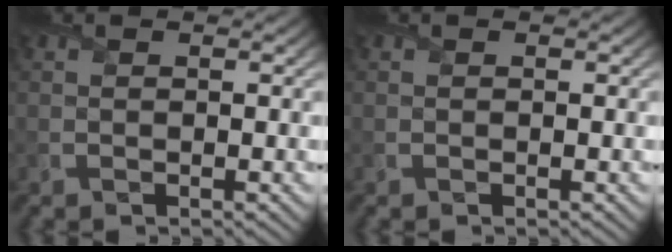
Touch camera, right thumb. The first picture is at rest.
{"total": 0.0}